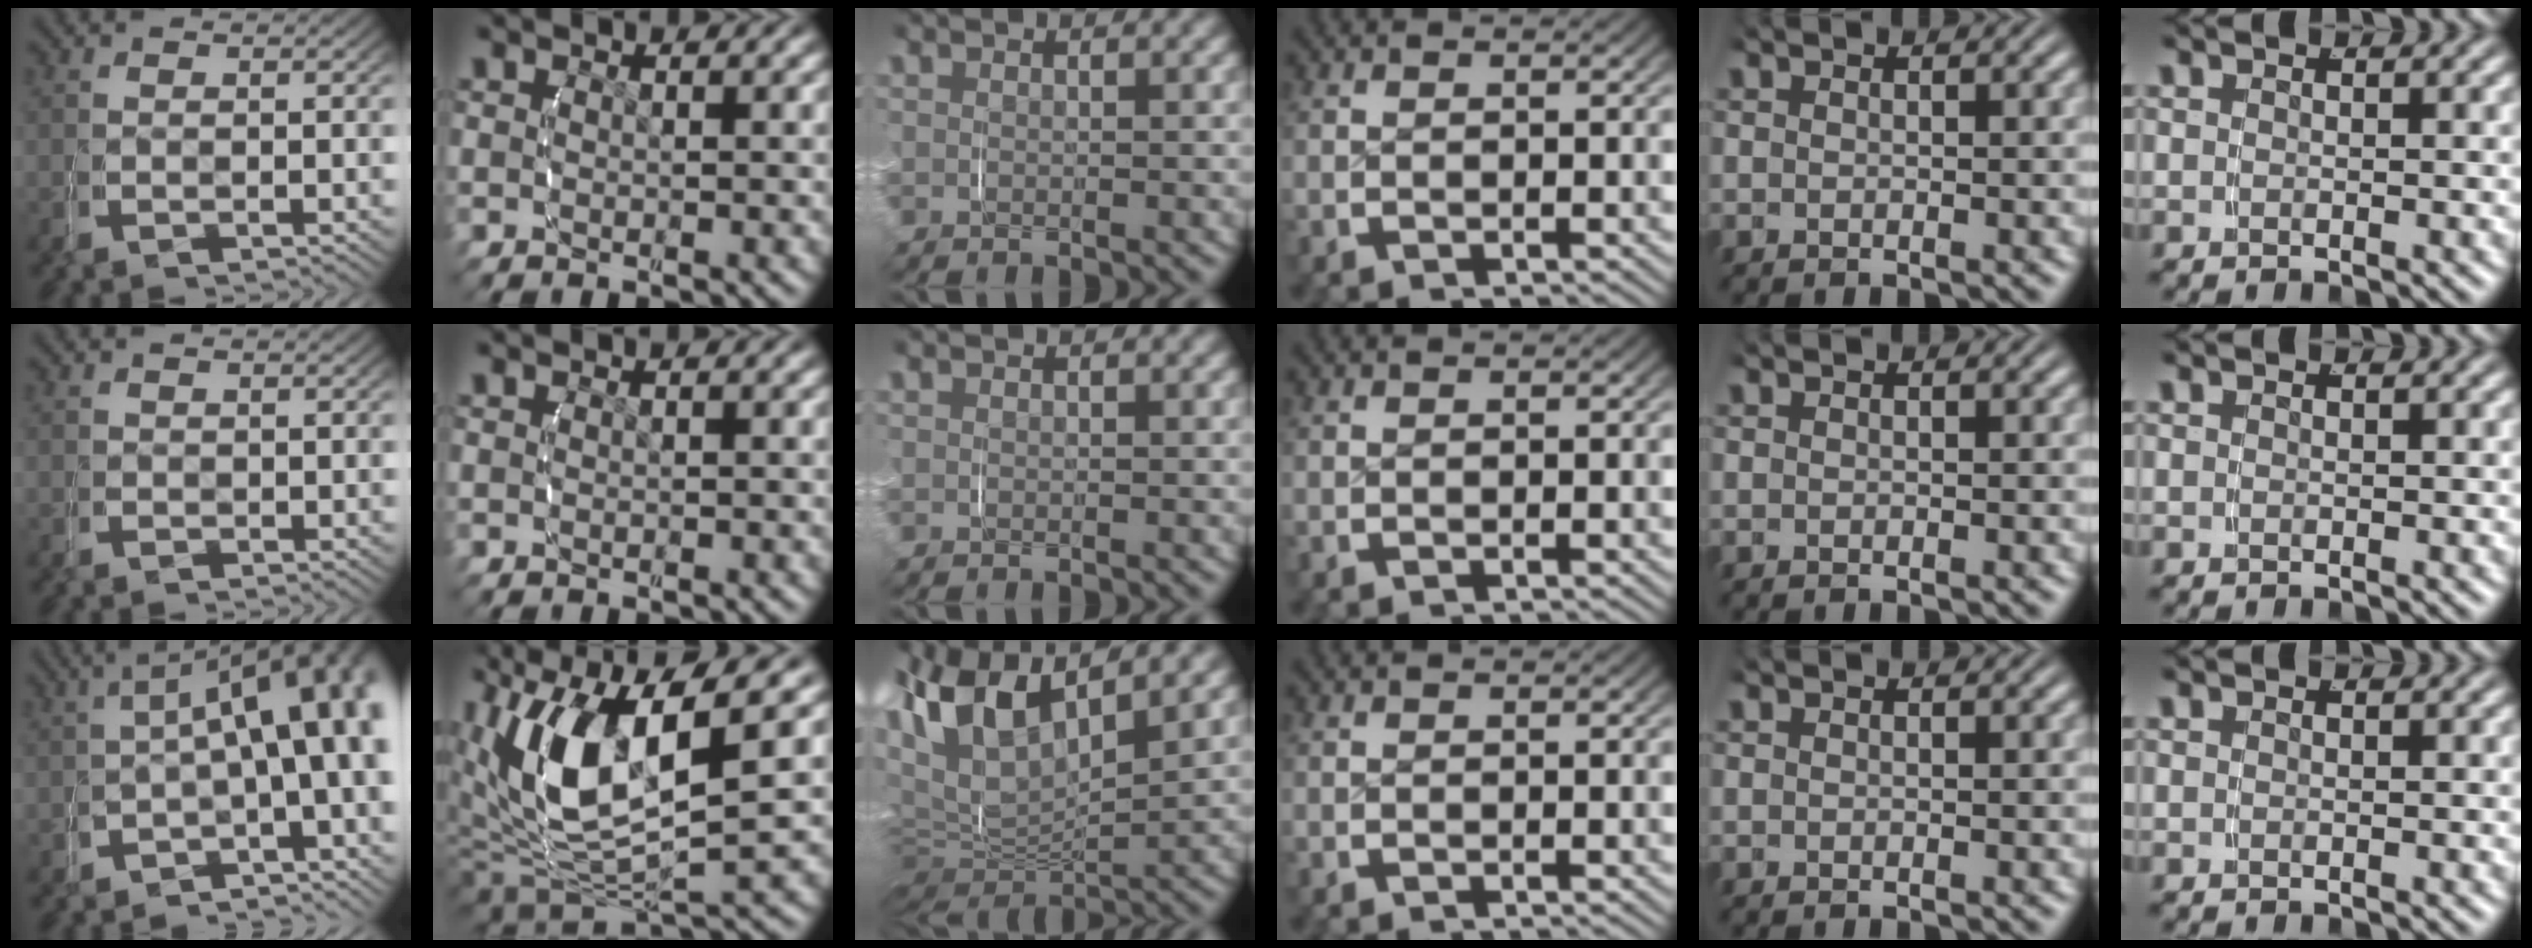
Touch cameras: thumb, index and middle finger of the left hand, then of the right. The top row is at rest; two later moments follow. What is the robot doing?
{"motion": "grasp_and_lifting", "object": "router"}